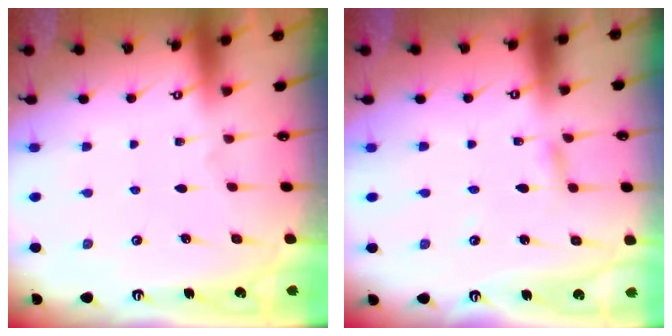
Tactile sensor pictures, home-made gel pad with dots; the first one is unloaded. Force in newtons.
{"total": 2.7, "press": 2.7, "slide": 0.1}